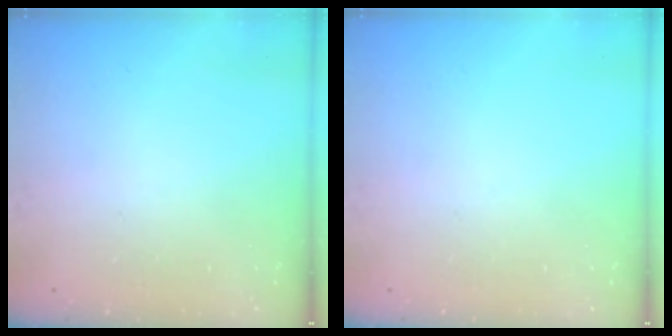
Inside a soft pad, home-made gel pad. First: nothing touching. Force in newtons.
{"total": 0.0}